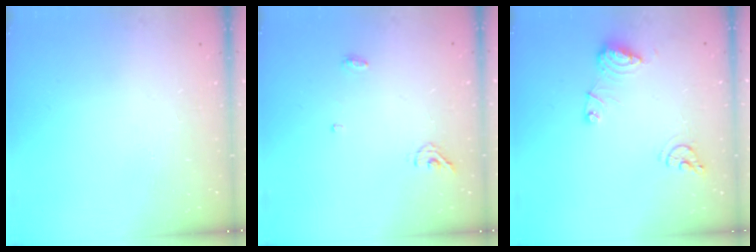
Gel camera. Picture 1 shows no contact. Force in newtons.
{"total": 4.9, "press": 4.8, "slide": 1.0}
{"total": 10.5, "press": 10.4, "slide": 1.1}